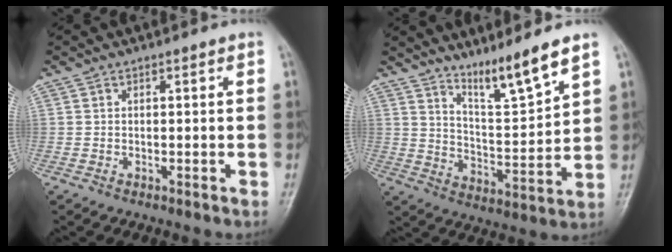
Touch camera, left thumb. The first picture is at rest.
{"total": 9.3, "force": [7.4, 0.0, 5.6], "torque": [-0.096, -0.065, 0.139]}